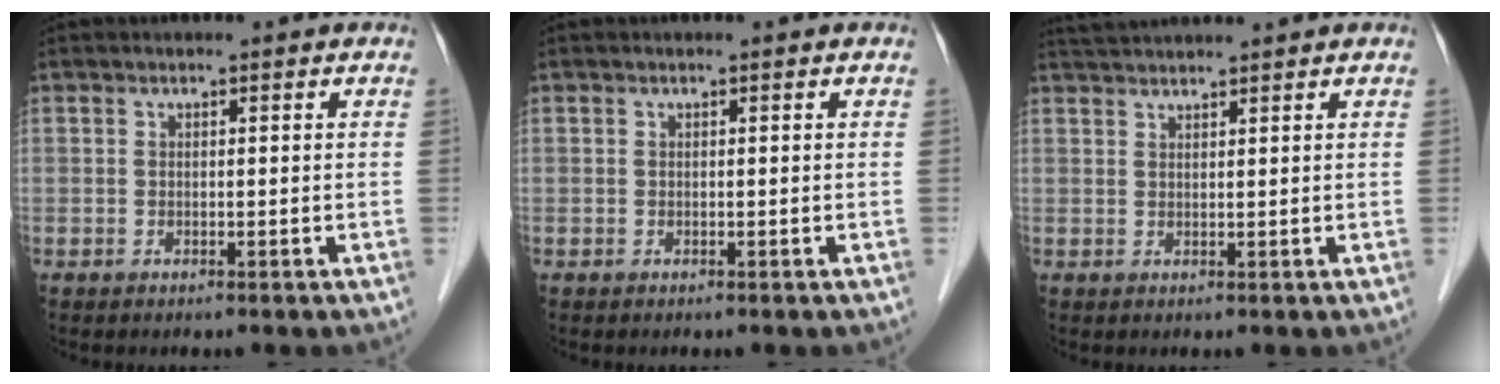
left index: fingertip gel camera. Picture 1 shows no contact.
{"total": 0.0}
{"total": 4.6, "force": [4.4, -0.6, 1.3], "torque": [-0.019, 0.033, 0.079]}